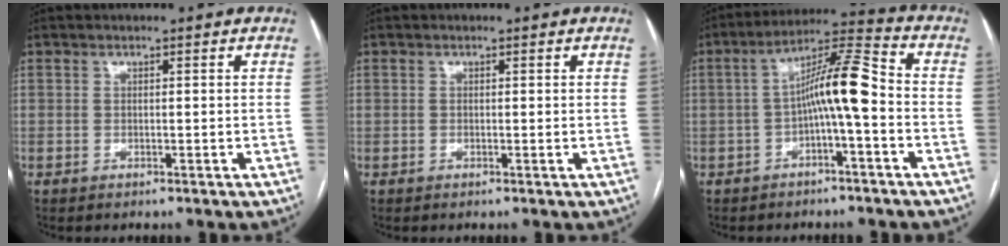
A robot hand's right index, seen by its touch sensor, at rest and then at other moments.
{"total": 0.0}
{"total": 9.4, "force": [-1.4, 0.8, 9.3], "torque": [-0.157, 0.032, -0.029]}